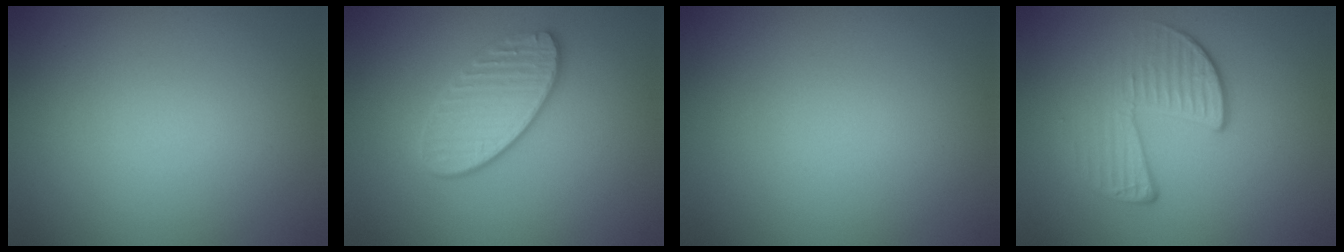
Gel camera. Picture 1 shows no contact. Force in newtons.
{"total": 3.5, "press": 3.3, "slide": 1.3}
{"total": 0.0}
{"total": 3.8, "press": 2.8, "slide": 2.6}